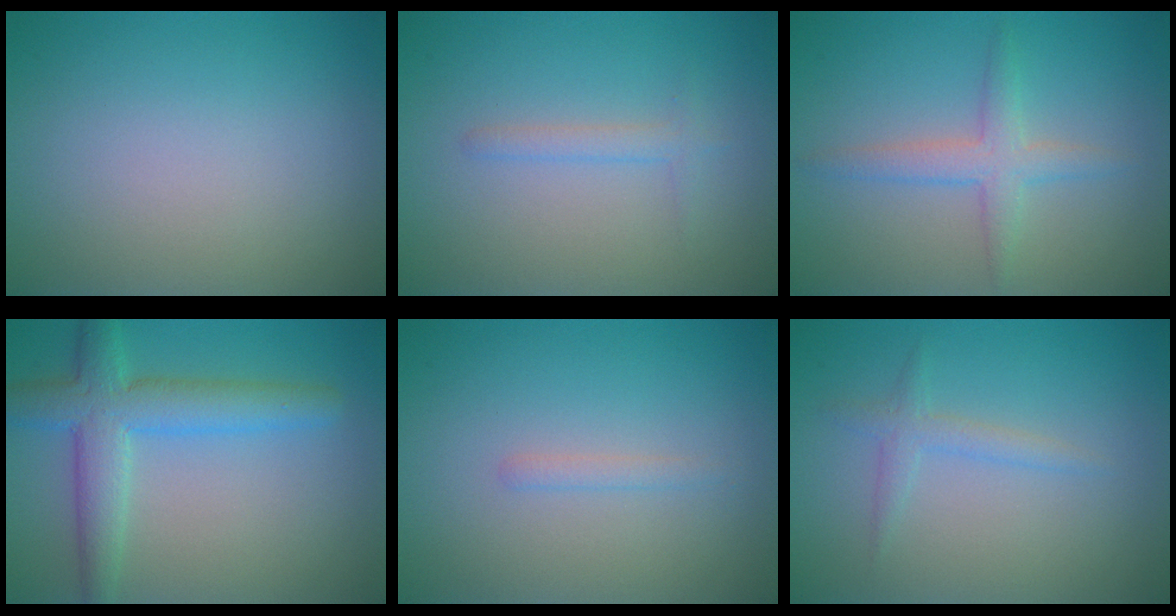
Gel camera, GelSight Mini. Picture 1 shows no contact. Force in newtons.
{"total": 1.2, "press": 1.2, "slide": 0.1}
{"total": 2.6, "press": 2.6, "slide": 0.1}
{"total": 5.4, "press": 5.4, "slide": 0.3}
{"total": 0.8, "press": 0.8, "slide": 0.0}
{"total": 1.5, "press": 1.5, "slide": 0.1}